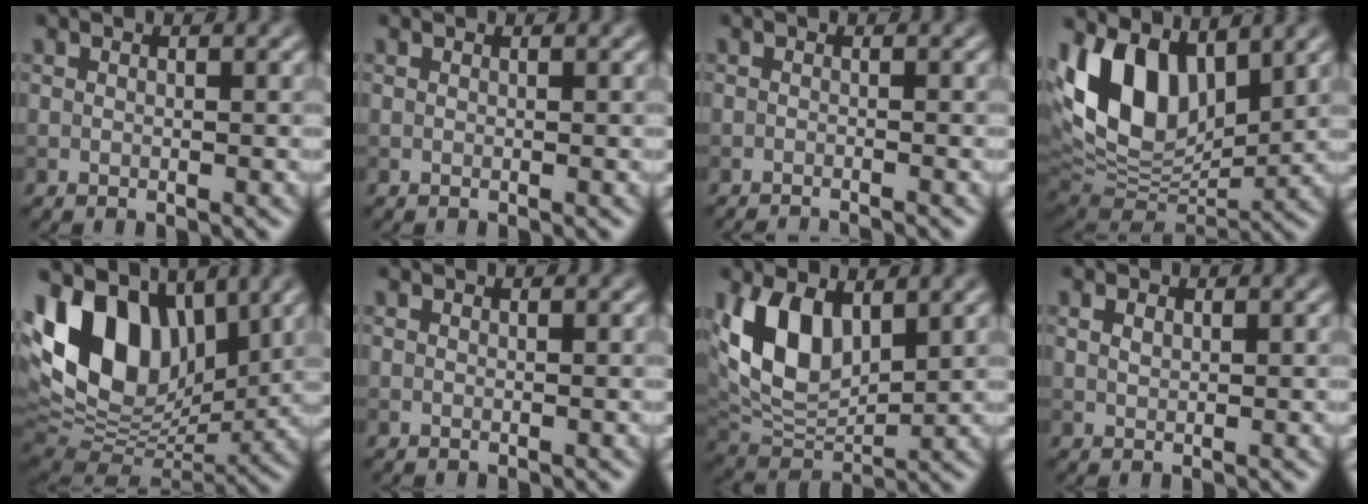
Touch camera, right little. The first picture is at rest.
{"total": 0.0}
{"total": 2.4, "force": [-2.2, 0.3, 0.9], "torque": [-0.009, -0.002, -0.036]}
{"total": 10.4, "force": [3.6, 6.4, 7.4], "torque": [-0.155, -0.007, 0.063]}
{"total": 13.4, "force": [4.7, 8.4, 9.3], "torque": [-0.173, 0.011, 0.085]}
{"total": 0.0}
{"total": 8.1, "force": [2.7, 4.7, 6.1], "torque": [-0.126, -0.006, 0.048]}
{"total": 1.0, "force": [0.5, 0.6, 0.7], "torque": [-0.016, 0.001, 0.011]}